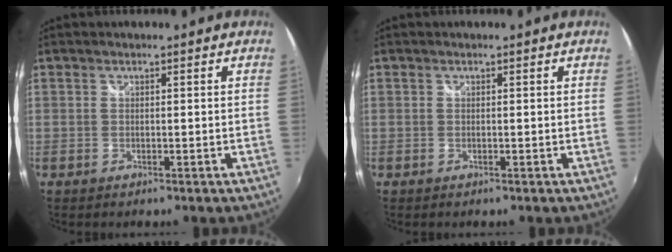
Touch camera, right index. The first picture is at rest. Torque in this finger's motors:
{"motor_torque": [0.00, 0.00, 0.01, 0.00]}